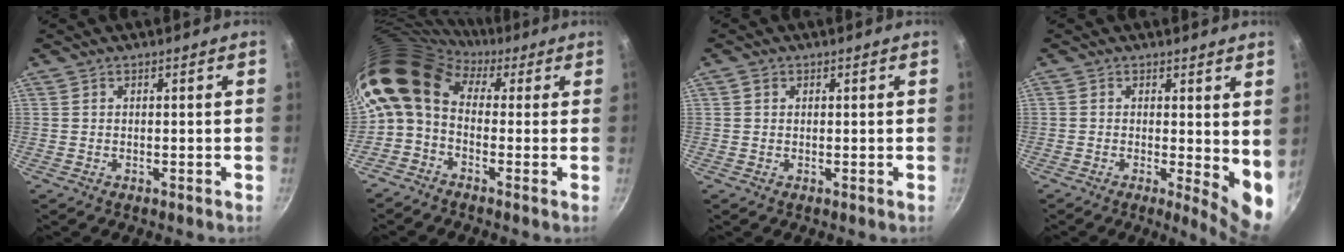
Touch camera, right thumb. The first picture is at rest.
{"total": 13.3, "force": [2.2, 9.4, 9.1], "torque": [-0.176, 0.030, 0.013]}
{"total": 1.0, "force": [0.4, 0.9, 0.2], "torque": [-0.002, 0.000, 0.005]}
{"total": 7.0, "force": [0.3, 2.3, 6.6], "torque": [-0.081, -0.021, 0.003]}